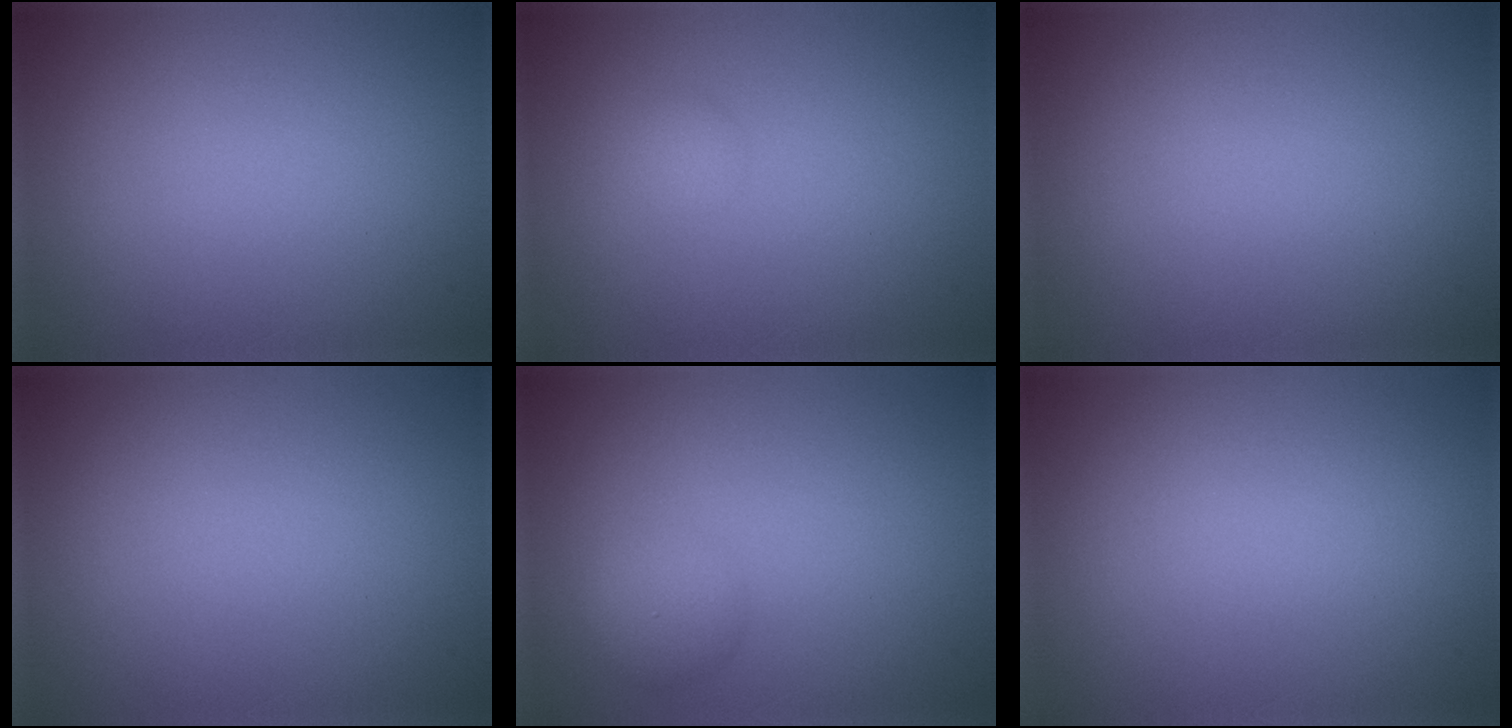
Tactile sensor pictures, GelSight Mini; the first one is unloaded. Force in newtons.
{"total": 1.0, "press": 1.0, "slide": 0.0}
{"total": 0.0}
{"total": 0.0}
{"total": 2.0, "press": 2.0, "slide": 0.0}
{"total": 0.0}